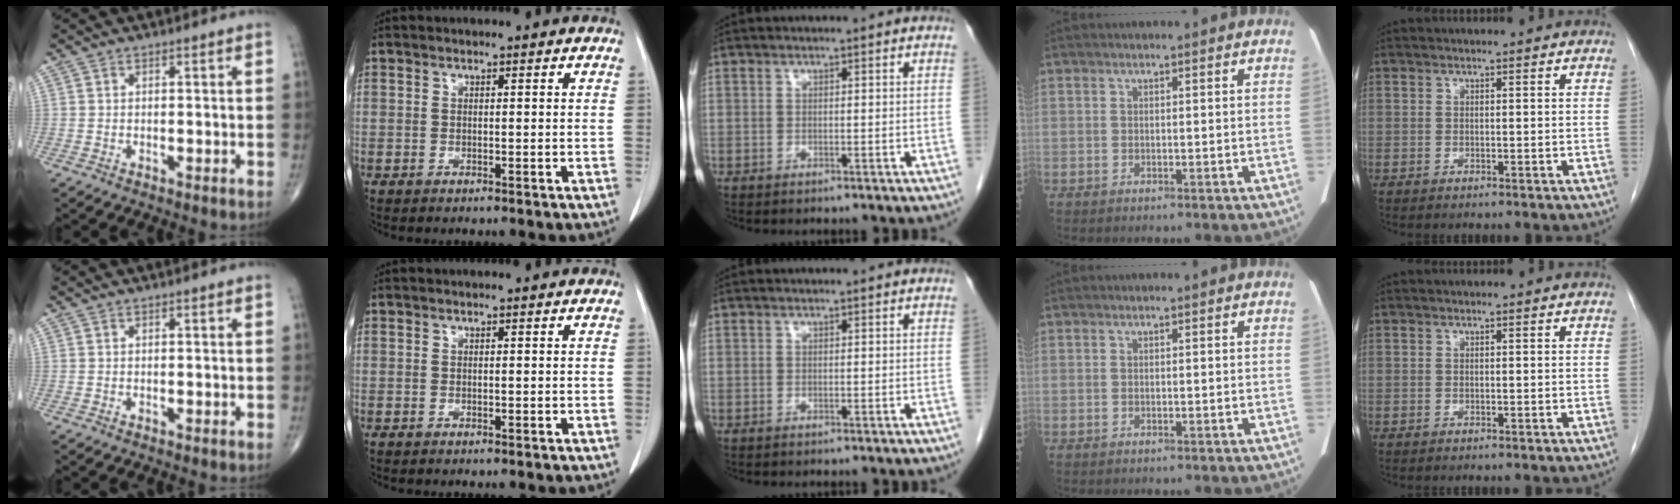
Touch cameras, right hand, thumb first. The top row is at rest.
{}